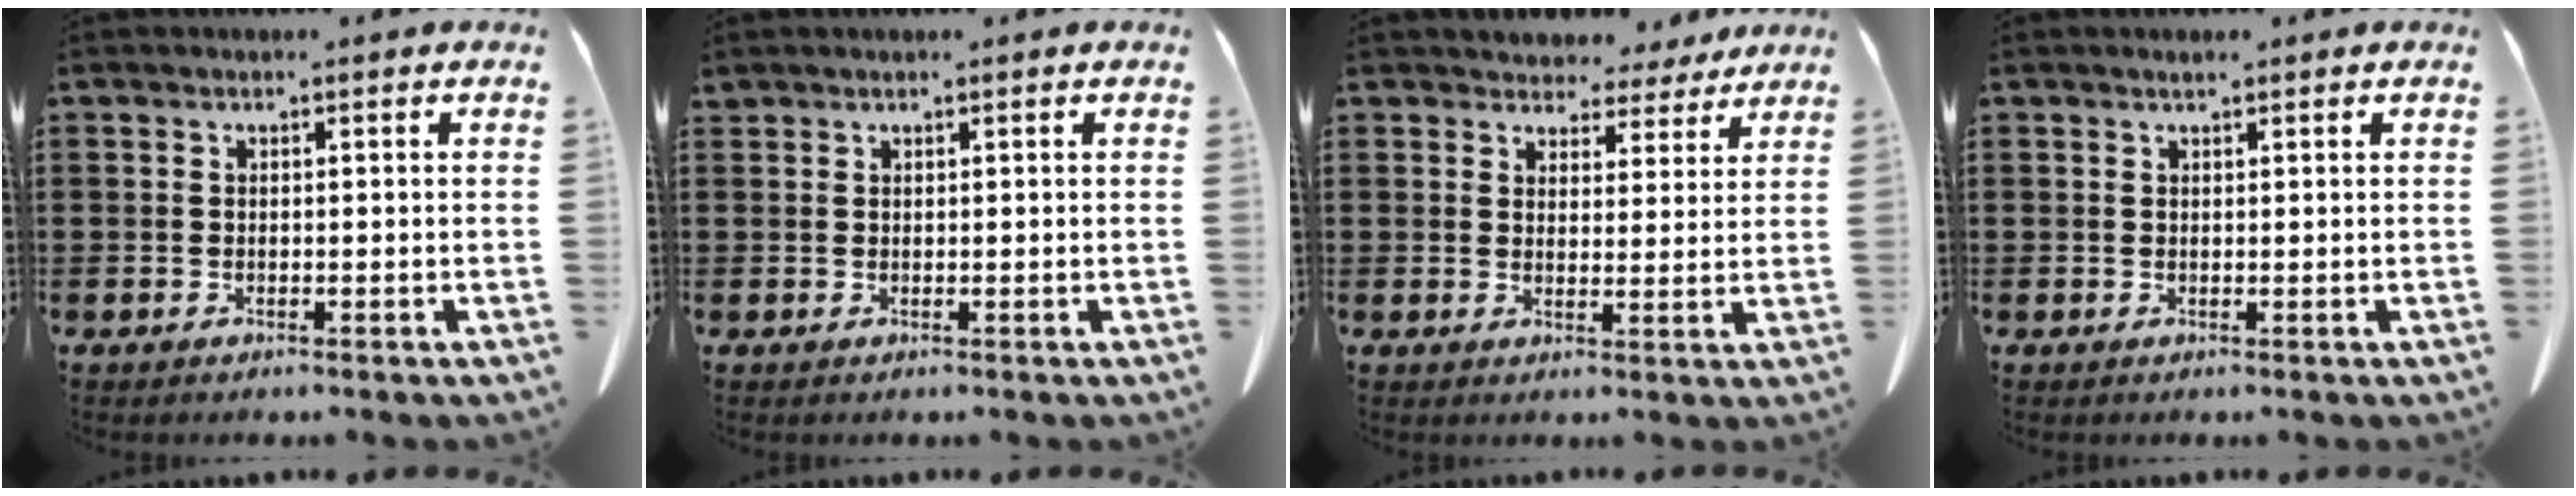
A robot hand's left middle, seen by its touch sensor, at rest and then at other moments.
{"total": 0.5, "force": [0.5, 0.2, 0.0], "torque": [-0.003, 0.000, 0.010]}
{"total": 4.6, "force": [4.4, 1.4, 0.2], "torque": [-0.014, -0.013, 0.081]}
{"total": 0.5, "force": [0.4, 0.1, 0.3], "torque": [-0.007, 0.001, 0.008]}